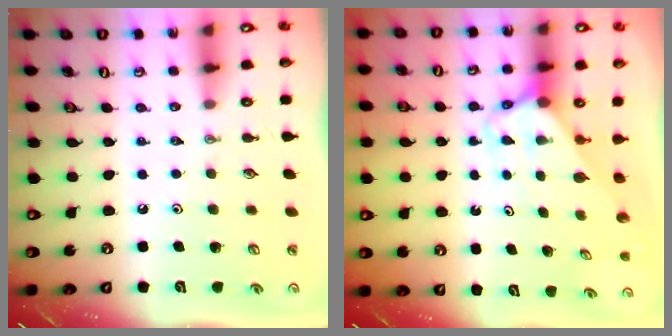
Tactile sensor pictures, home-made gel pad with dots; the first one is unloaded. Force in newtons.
{"total": 2.9, "press": 2.9, "slide": 0.2}